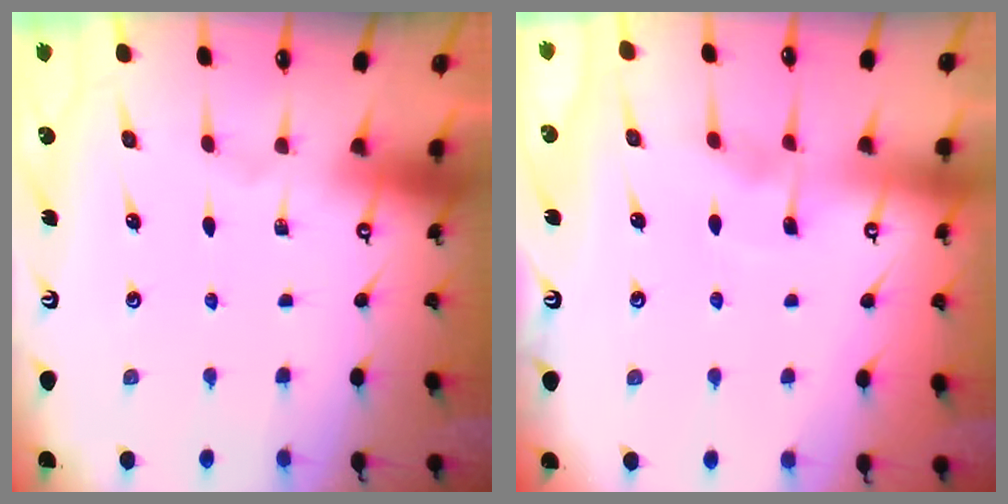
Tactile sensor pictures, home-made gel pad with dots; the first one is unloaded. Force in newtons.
{"total": 4.0, "press": 4.0, "slide": 0.6}